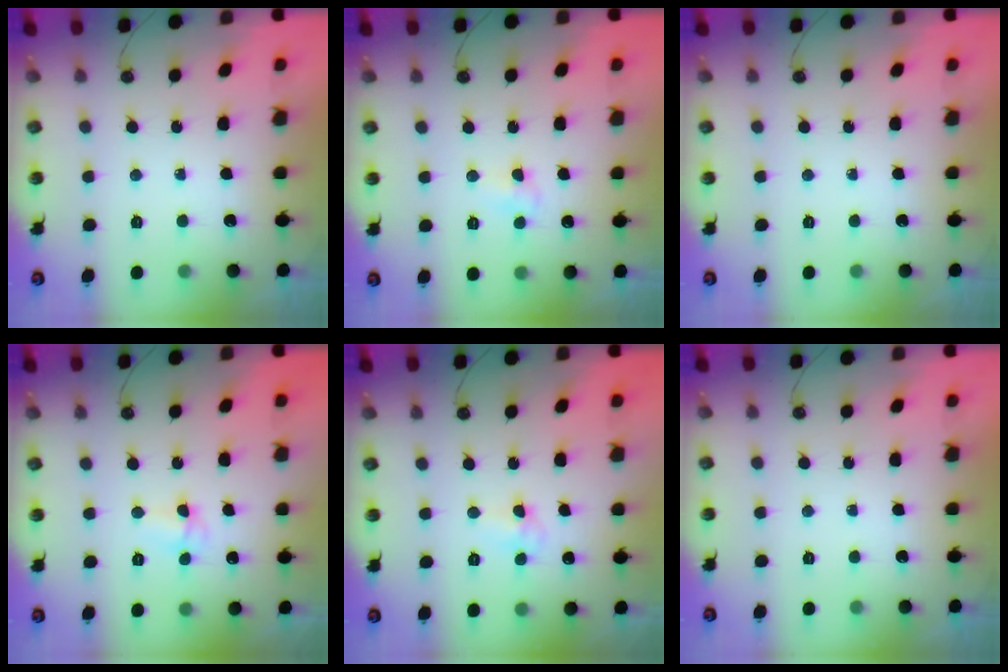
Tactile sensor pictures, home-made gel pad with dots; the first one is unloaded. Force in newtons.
{"total": 4.3, "press": 4.2, "slide": 0.9}
{"total": 0.0}
{"total": 3.7, "press": 3.5, "slide": 1.2}
{"total": 3.7, "press": 3.7, "slide": 0.6}
{"total": 0.0}